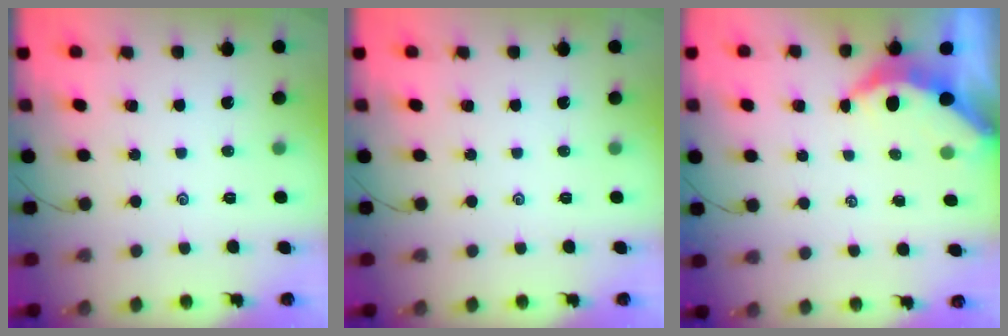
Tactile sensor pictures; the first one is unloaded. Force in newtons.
{"total": 0.0}
{"total": 4.0, "press": 4.0, "slide": 0.4}